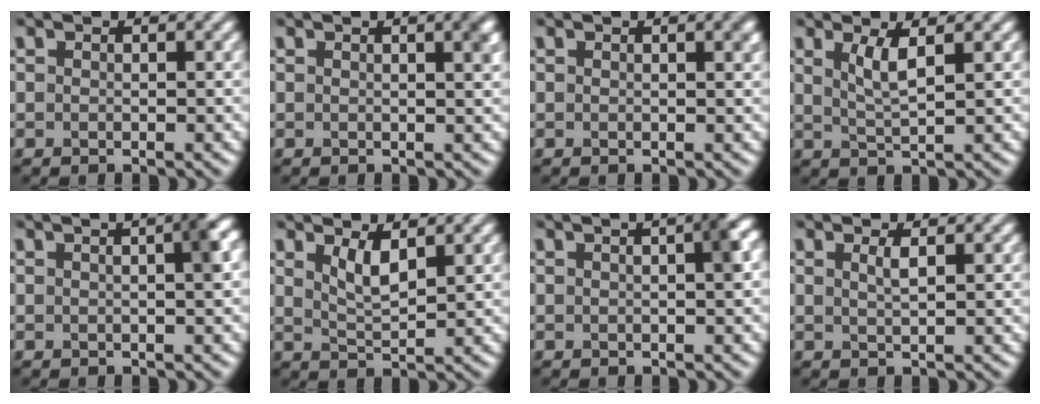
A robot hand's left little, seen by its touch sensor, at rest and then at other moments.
{"total": 2.3, "force": [0.8, 0.8, 2.1], "torque": [-0.012, 0.010, 0.006]}
{"total": 1.3, "force": [0.5, 0.4, 1.1], "torque": [-0.010, 0.004, 0.004]}
{"total": 2.6, "force": [1.1, 0.5, 2.3], "torque": [-0.045, -0.004, 0.023]}
{"total": 3.2, "force": [0.4, 0.8, 3.1], "torque": [-0.033, 0.015, 0.002]}
{"total": 2.4, "force": [1.4, 0.7, 1.9], "torque": [-0.038, -0.007, 0.030]}
{"total": 2.8, "force": [0.4, 0.6, 2.7], "torque": [-0.031, 0.015, 0.002]}
{"total": 1.4, "force": [0.5, 0.4, 1.2], "torque": [-0.019, 0.002, 0.007]}